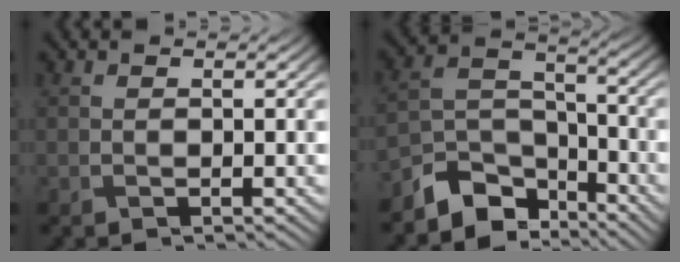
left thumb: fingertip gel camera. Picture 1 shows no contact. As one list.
[{"total": 8.8, "force": [-7.0, 4.3, 3.2], "torque": [-0.063, -0.011, -0.139]}]